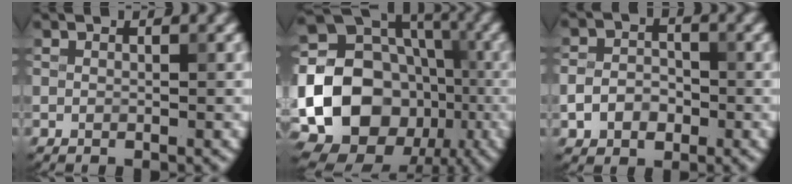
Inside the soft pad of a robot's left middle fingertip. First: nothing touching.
{"total": 22.9, "force": [-5.8, 19.7, 10.1], "torque": [-0.213, -0.008, -0.133]}
{"total": 2.9, "force": [-1.2, 2.2, 1.5], "torque": [-0.028, 0.005, -0.024]}